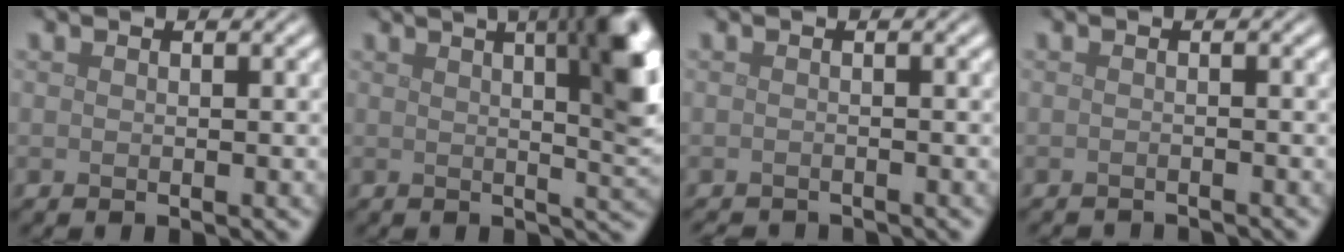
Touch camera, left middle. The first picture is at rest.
{"total": 12.3, "force": [4.0, 4.6, 10.6], "torque": [-0.087, 0.041, 0.036]}
{"total": 2.3, "force": [-2.2, 0.2, 0.4], "torque": [0.000, -0.010, -0.033]}
{"total": 2.0, "force": [-2.0, 0.2, 0.4], "torque": [0.002, -0.009, -0.030]}